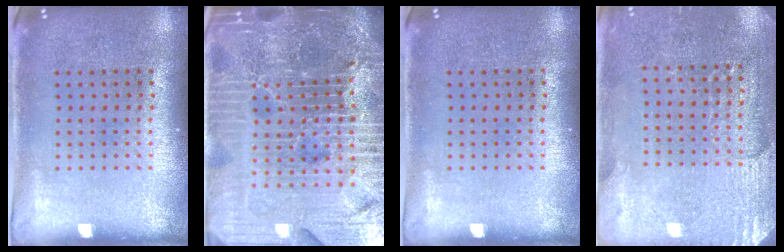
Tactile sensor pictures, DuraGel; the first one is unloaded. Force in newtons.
{"total": 7.3, "press": 6.3, "slide": 3.7}
{"total": 0.0}
{"total": 2.9, "press": 2.8, "slide": 0.8}